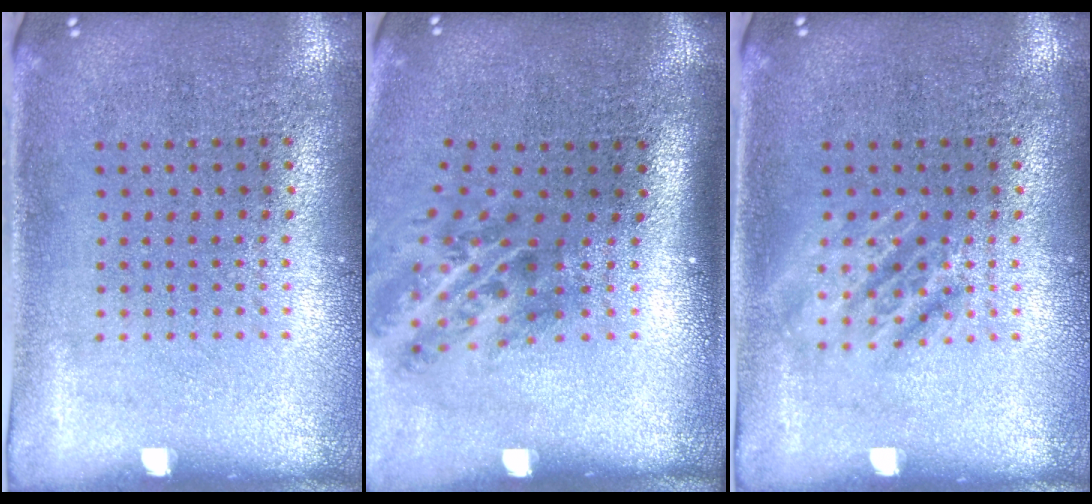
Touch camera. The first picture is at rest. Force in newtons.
{"total": 2.1, "press": 1.3, "slide": 1.7}
{"total": 1.9, "press": 1.9, "slide": 0.3}